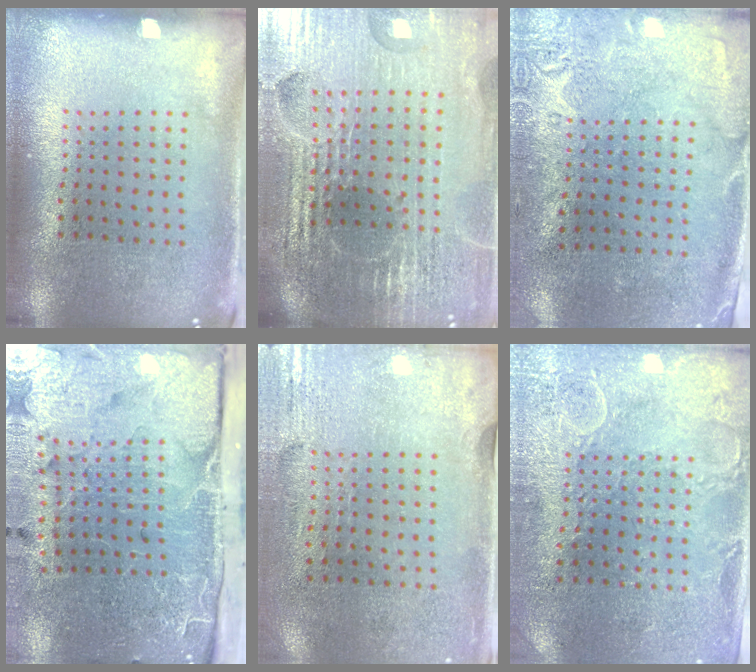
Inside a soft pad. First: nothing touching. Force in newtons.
{"total": 6.7, "press": 5.9, "slide": 3.2}
{"total": 2.8, "press": 2.2, "slide": 1.7}
{"total": 4.8, "press": 4.0, "slide": 2.6}
{"total": 2.9, "press": 2.5, "slide": 1.5}
{"total": 2.8, "press": 2.7, "slide": 0.8}